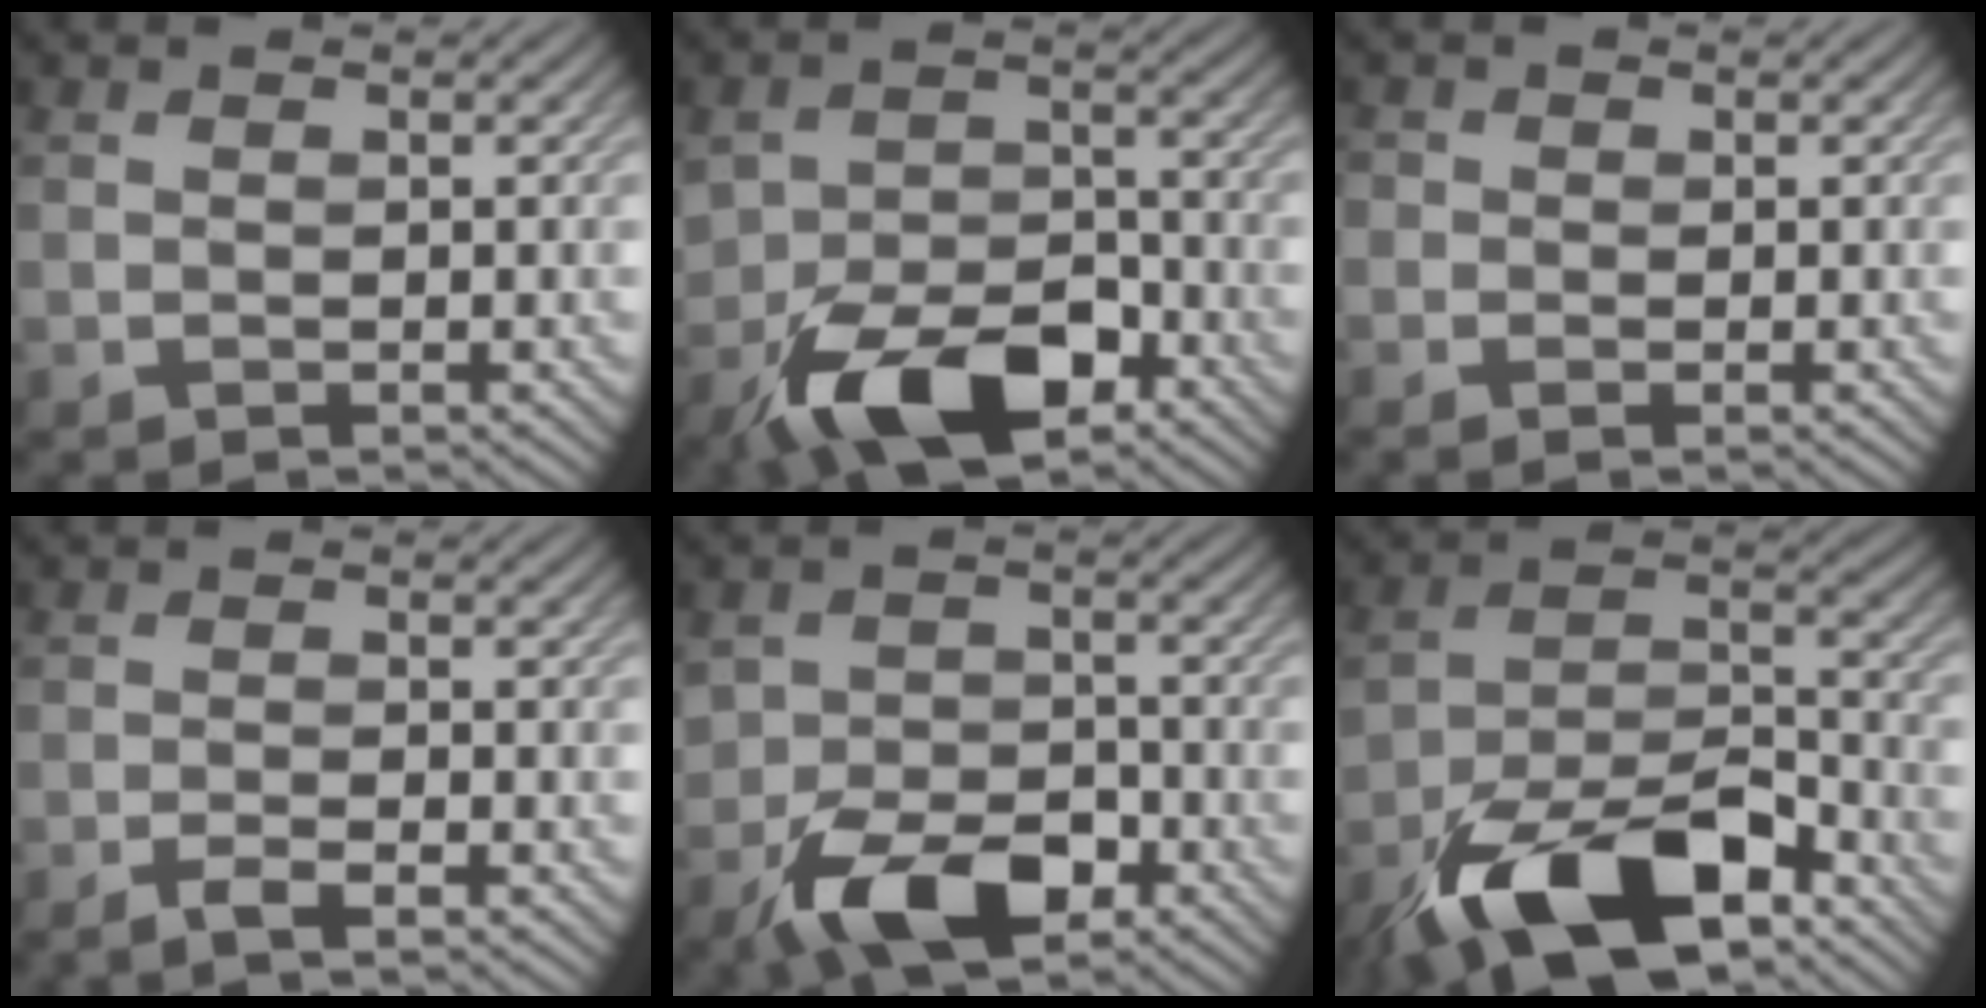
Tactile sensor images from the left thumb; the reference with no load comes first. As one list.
[{"total": 10.9, "force": [-6.0, 5.9, 7.0], "torque": [-0.137, -0.017, -0.104]}, {"total": 1.3, "force": [-0.4, 1.2, 0.3], "torque": [-0.003, -0.002, -0.010]}, {"total": 2.3, "force": [-1.6, 0.2, 1.6], "torque": [-0.029, 0.003, -0.037]}, {"total": 8.5, "force": [-4.7, 4.9, 5.1], "torque": [-0.100, -0.010, -0.087]}, {"total": 15.1, "force": [-9.8, 6.1, 9.7], "torque": [-0.183, -0.011, -0.186]}]